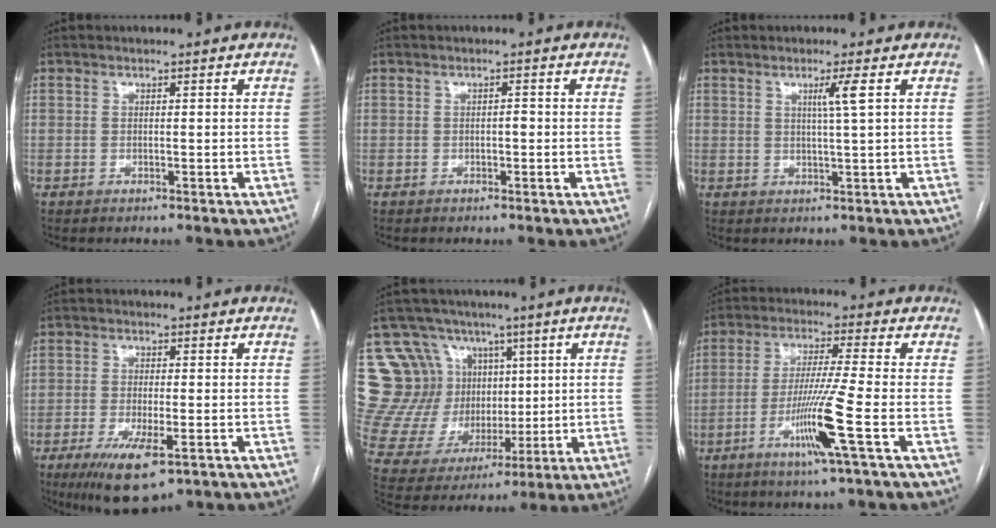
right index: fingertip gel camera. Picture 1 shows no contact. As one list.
[{"total": 0.9, "force": [-0.2, 0.3, 0.8], "torque": [-0.011, 0.002, -0.004]}, {"total": 2.7, "force": [0.9, -0.8, 2.4], "torque": [-0.044, -0.005, 0.019]}, {"total": 8.9, "force": [-4.6, 2.1, 7.3], "torque": [-0.129, -0.023, -0.069]}, {"total": 16.5, "force": [6.4, 14.1, 5.6], "torque": [-0.122, 0.066, 0.146]}, {"total": 9.7, "force": [-3.8, -2.0, 8.7], "torque": [-0.168, -0.021, -0.077]}]